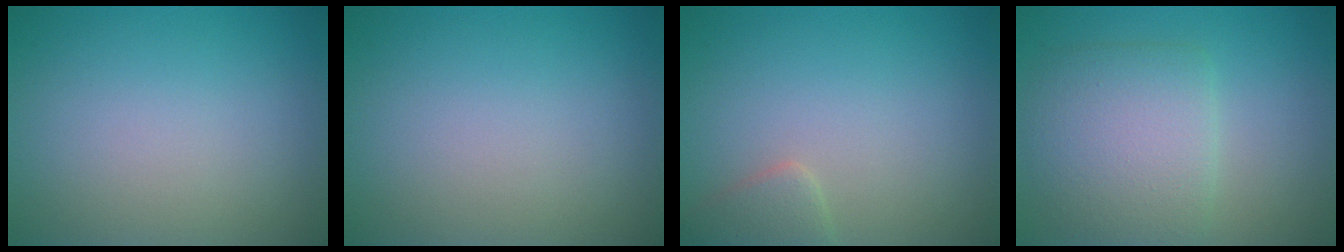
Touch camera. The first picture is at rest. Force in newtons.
{"total": 0.0}
{"total": 1.8, "press": 1.8, "slide": 0.1}
{"total": 5.5, "press": 5.5, "slide": 0.1}